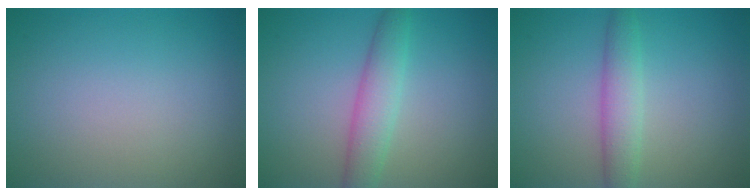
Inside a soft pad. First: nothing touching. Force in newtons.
{"total": 3.3, "press": 3.3, "slide": 0.1}
{"total": 3.0, "press": 3.0, "slide": 0.1}